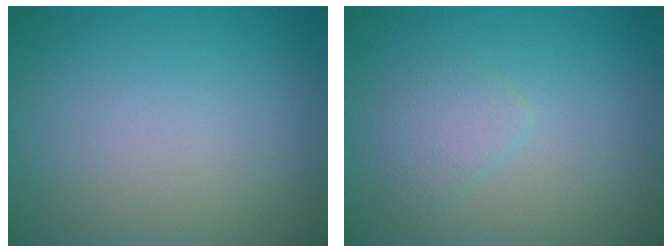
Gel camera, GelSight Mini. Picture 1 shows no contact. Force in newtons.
{"total": 1.7, "press": 1.7, "slide": 0.1}